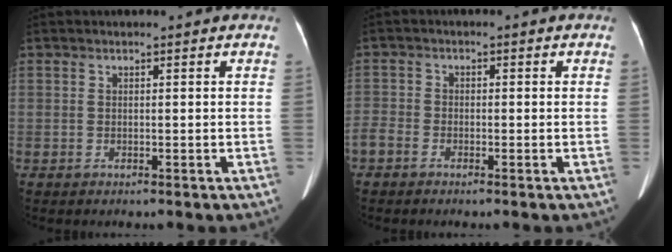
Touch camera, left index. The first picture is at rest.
{"total": 3.9, "force": [-2.4, 2.5, 1.6], "torque": [-0.042, 0.008, -0.050]}